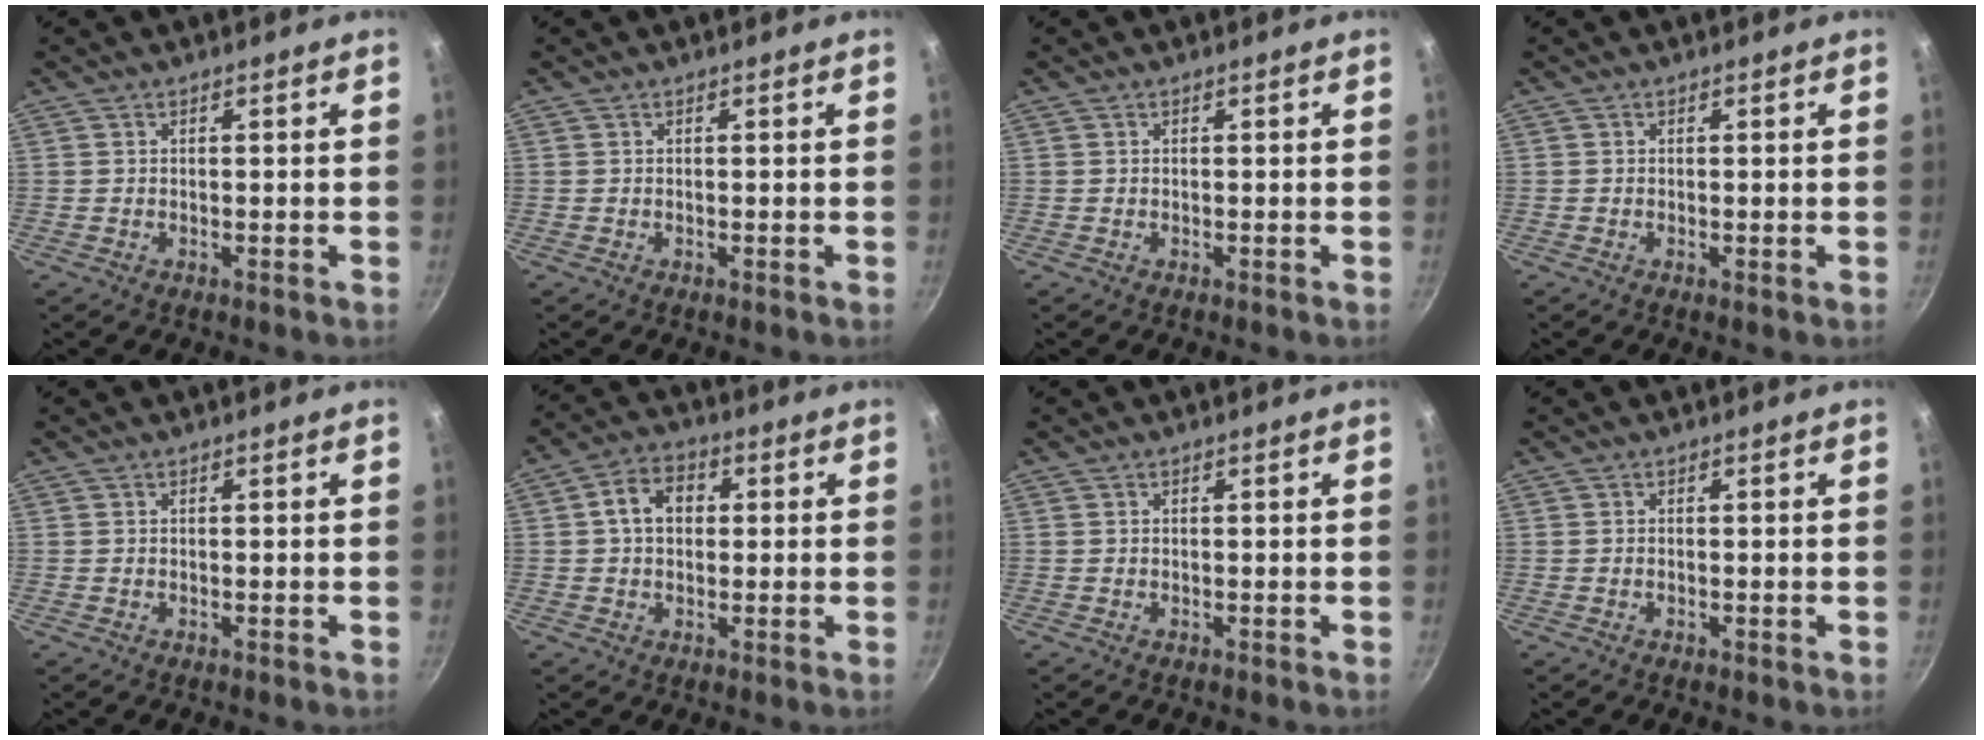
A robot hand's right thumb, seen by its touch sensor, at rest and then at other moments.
{"total": 0.0}
{"total": 0.0}
{"total": 0.0}
{"total": 0.0}
{"total": 7.1, "force": [1.0, 5.3, 4.6], "torque": [-0.054, 0.015, 0.008]}
{"total": 0.0}
{"total": 0.0}